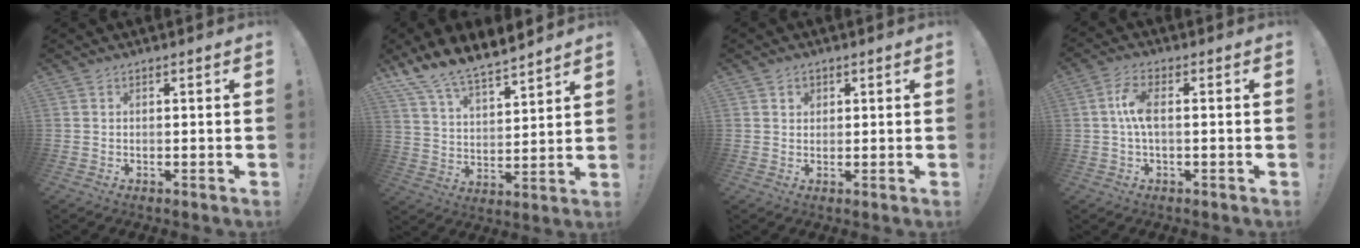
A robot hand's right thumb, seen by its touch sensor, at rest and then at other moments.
{"total": 10.6, "force": [10.0, 2.0, 2.9], "torque": [-0.075, -0.081, 0.183]}
{"total": 1.8, "force": [0.9, 1.5, 0.4], "torque": [0.006, -0.005, 0.013]}
{"total": 6.9, "force": [0.1, 2.5, 6.4], "torque": [-0.132, 0.004, 0.003]}